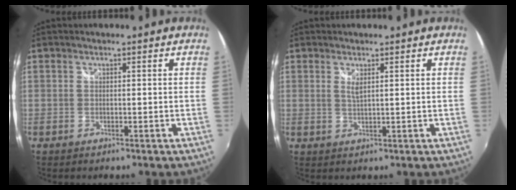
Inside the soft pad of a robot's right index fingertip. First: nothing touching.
{"total": 1.7, "force": [0.9, 0.2, 1.5], "torque": [-0.026, 0.002, 0.016]}